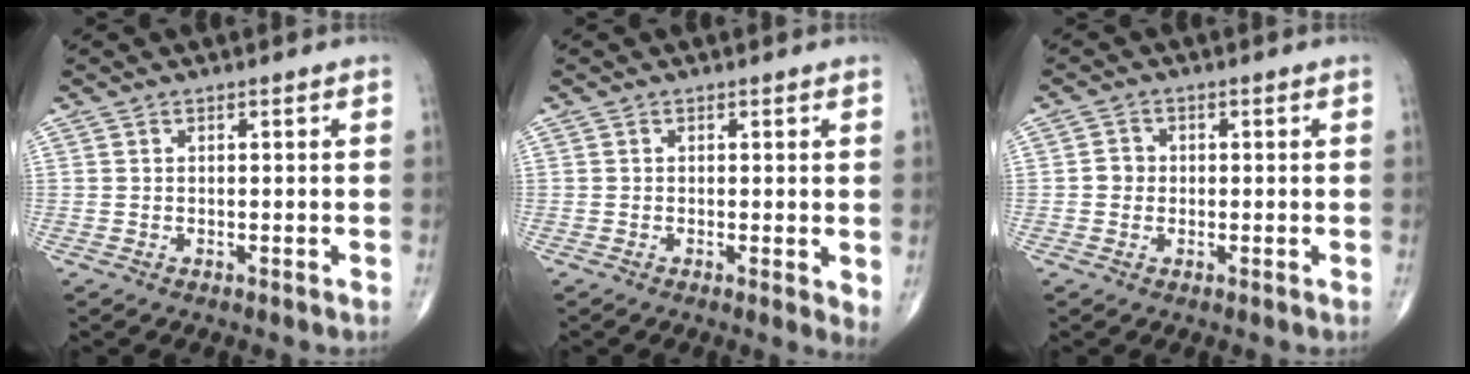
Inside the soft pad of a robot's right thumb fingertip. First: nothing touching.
{"total": 2.7, "force": [0.0, 0.8, 2.6], "torque": [-0.039, -0.010, -0.004]}
{"total": 2.3, "force": [-0.2, 2.2, 0.8], "torque": [-0.001, 0.007, -0.008]}